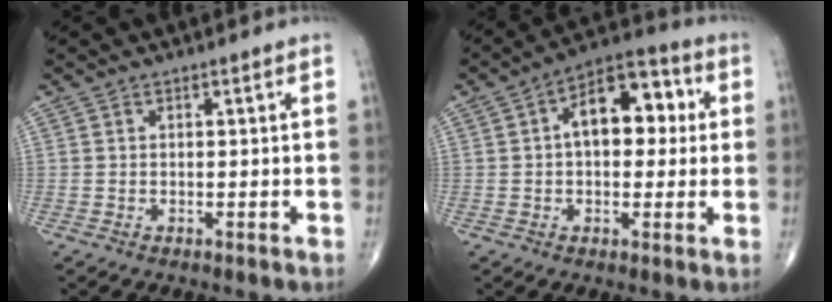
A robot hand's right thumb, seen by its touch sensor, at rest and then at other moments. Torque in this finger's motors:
{"motor_torque": [0.28, 2.50, 0.58, -0.44, 0.07]}